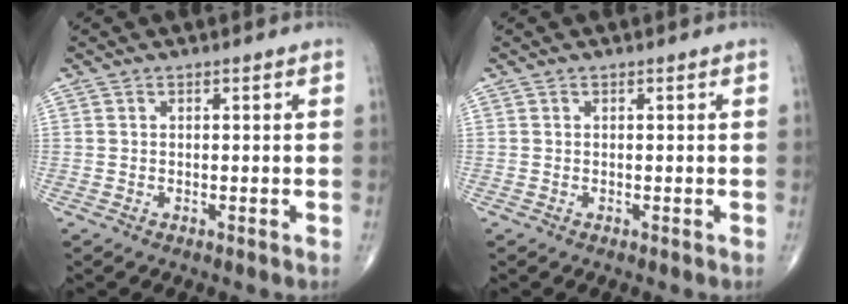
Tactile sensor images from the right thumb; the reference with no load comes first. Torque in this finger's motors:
{"motor_torque": [0.00, 0.00, 0.08, 0.01, 0.00]}